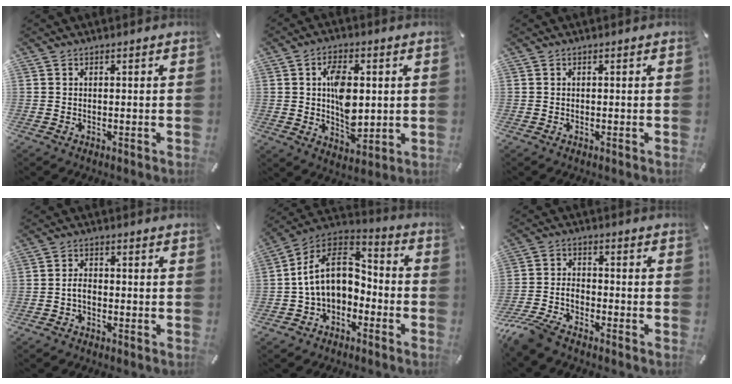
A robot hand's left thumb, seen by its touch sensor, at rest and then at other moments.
{"total": 10.7, "force": [1.3, 6.6, 8.3], "torque": [-0.145, -0.001, 0.020]}
{"total": 0.0}
{"total": 2.9, "force": [-1.2, 1.7, 2.0], "torque": [-0.044, 0.005, -0.024]}
{"total": 14.8, "force": [-1.0, 10.7, 10.2], "torque": [-0.210, 0.016, -0.020]}
{"total": 7.9, "force": [-6.6, 2.6, 3.3], "torque": [-0.082, 0.020, -0.133]}